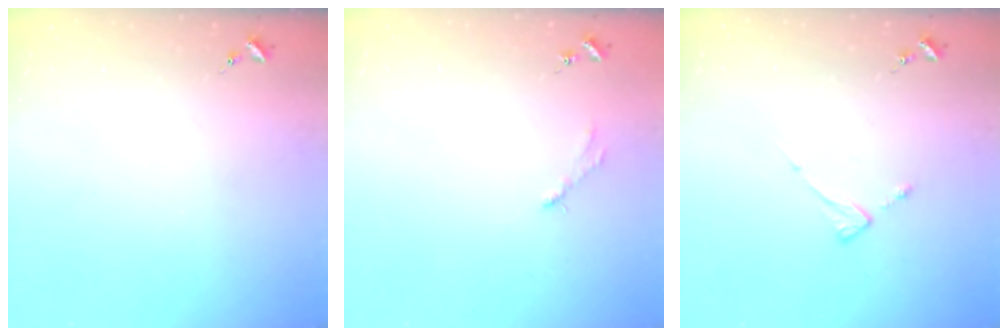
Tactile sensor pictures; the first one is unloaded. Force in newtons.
{"total": 2.8, "press": 2.8, "slide": 0.4}
{"total": 3.9, "press": 3.8, "slide": 0.4}